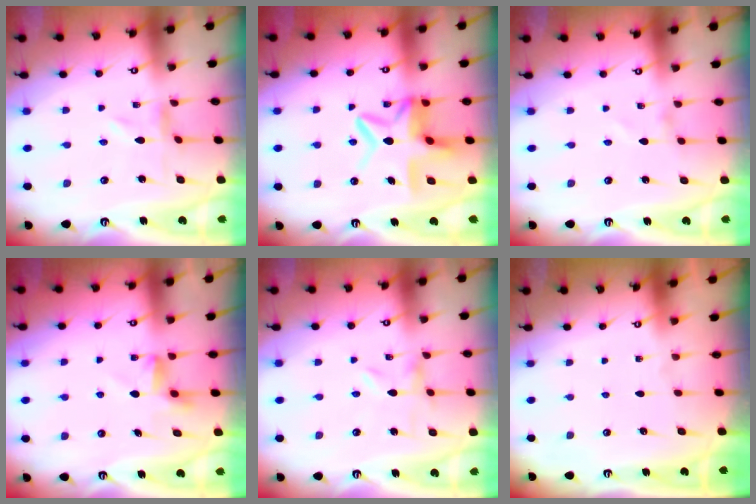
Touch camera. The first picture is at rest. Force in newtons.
{"total": 12.3, "press": 12.2, "slide": 1.2}
{"total": 1.0, "press": 1.0, "slide": 0.0}
{"total": 5.1, "press": 5.1, "slide": 0.5}
{"total": 0.0}
{"total": 0.0}